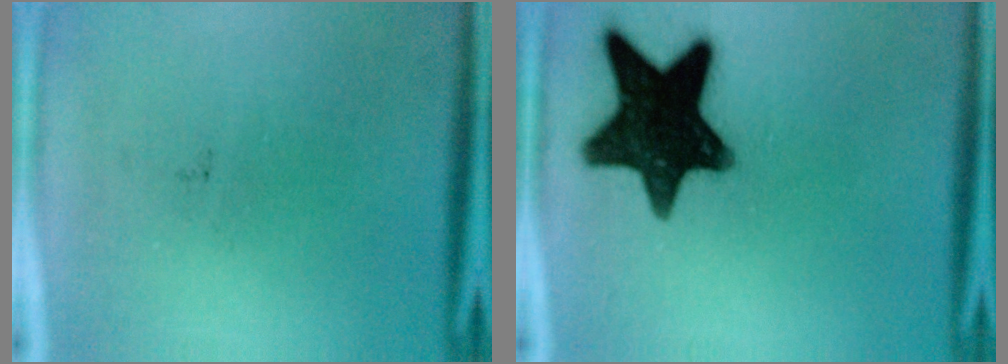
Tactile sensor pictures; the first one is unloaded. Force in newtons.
{"total": 16.4}